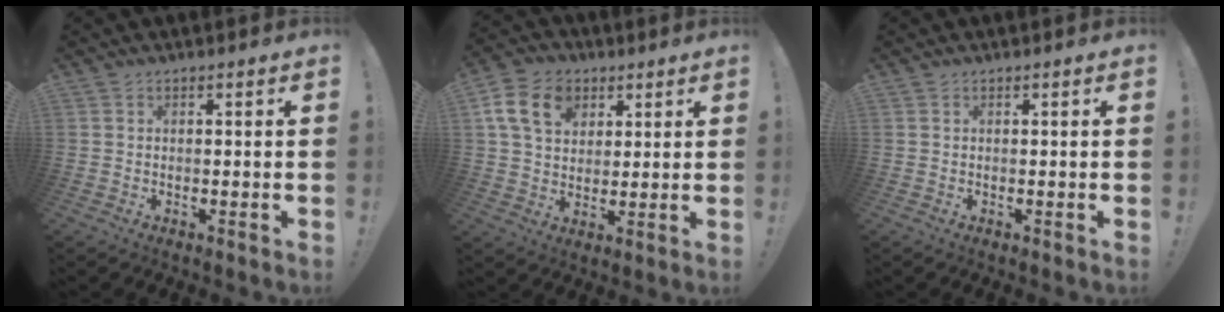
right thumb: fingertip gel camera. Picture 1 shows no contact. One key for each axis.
{"total": 14.9, "fx": 5.4, "fy": 11.2, "fz": 8.2, "tx": -0.131, "ty": -0.012, "tz": 0.105}
{"total": 0.0}